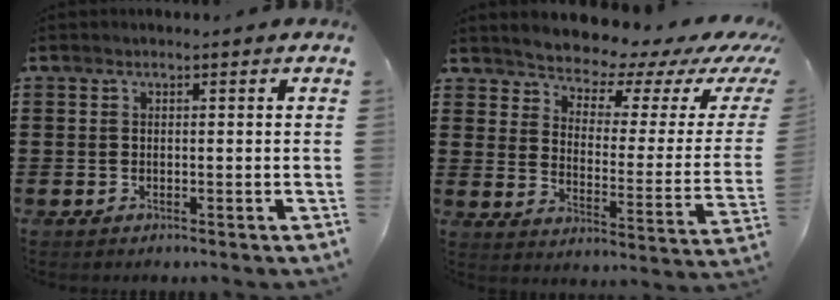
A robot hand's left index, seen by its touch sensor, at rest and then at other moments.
{"total": 4.7, "force": [4.6, 0.8, 0.5], "torque": [-0.032, -0.049, 0.071]}